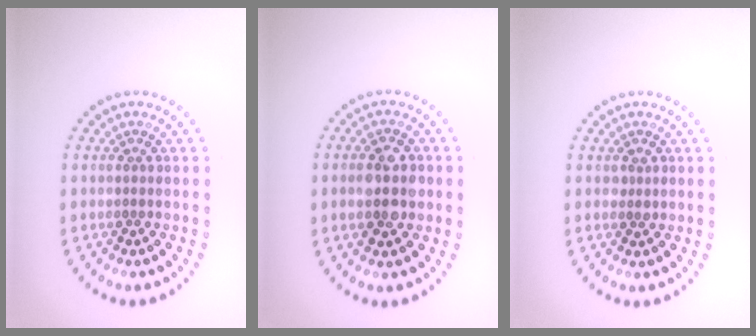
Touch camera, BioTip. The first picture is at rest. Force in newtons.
{"total": 4.0, "press": 4.0, "slide": 0.3}
{"total": 0.5, "press": 0.5, "slide": 0.2}